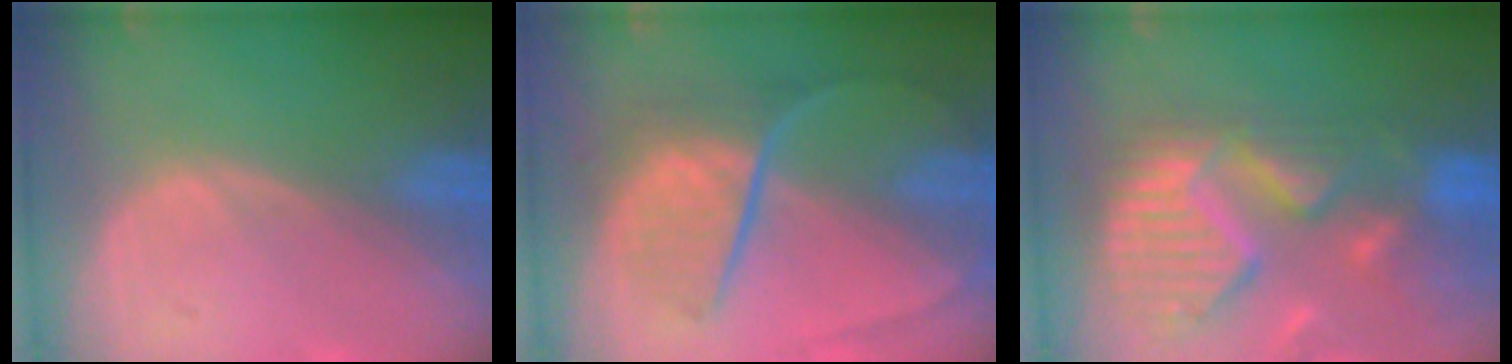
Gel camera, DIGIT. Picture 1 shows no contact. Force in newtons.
{"total": 8.8, "press": 7.6, "slide": 4.5}
{"total": 13.5, "press": 11.4, "slide": 7.2}